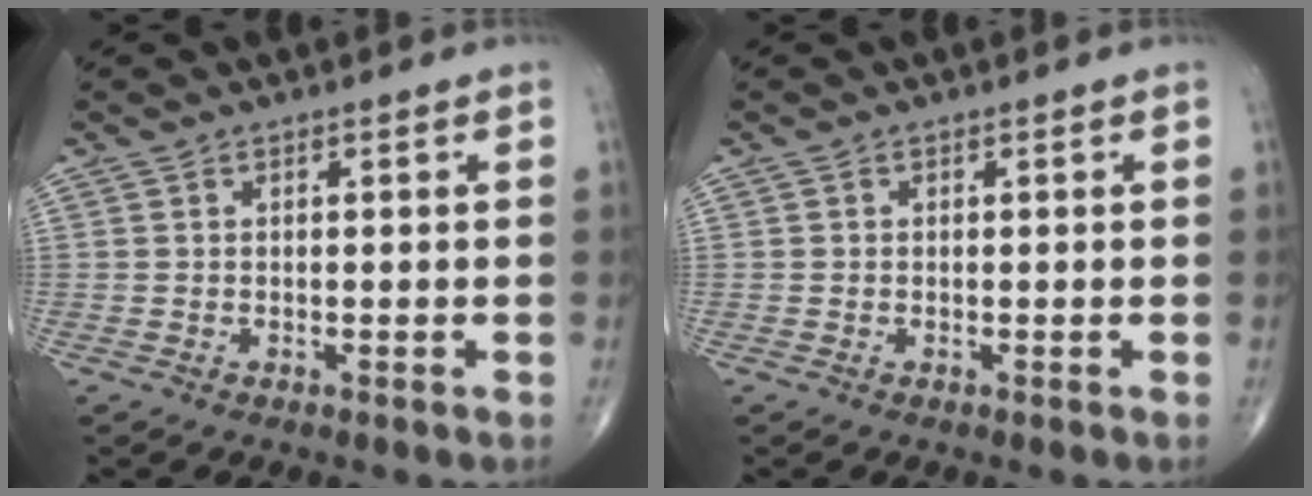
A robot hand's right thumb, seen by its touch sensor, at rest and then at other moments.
{"total": 0.0}